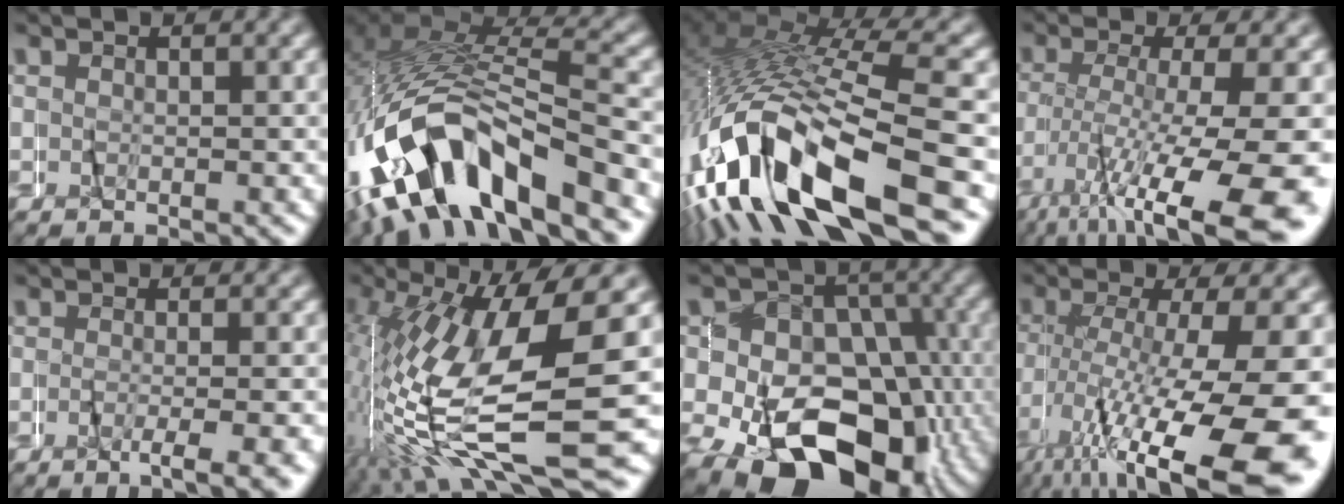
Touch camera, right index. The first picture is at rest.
{"total": 12.4, "force": [-3.5, 7.7, 9.2], "torque": [-0.209, -0.011, -0.059]}
{"total": 12.8, "force": [-3.1, 6.9, 10.4], "torque": [-0.244, -0.009, -0.047]}
{"total": 8.6, "force": [-4.3, 1.6, 7.3], "torque": [-0.116, -0.020, -0.055]}
{"total": 2.8, "force": [-2.0, -0.3, 1.8], "torque": [-0.027, -0.005, -0.034]}
{"total": 12.5, "force": [-3.0, 4.3, 11.4], "torque": [-0.195, -0.012, -0.037]}
{"total": 14.1, "force": [-5.7, 9.7, 8.5], "torque": [-0.146, -0.065, -0.075]}
{"total": 12.5, "force": [-7.2, 3.3, 9.7], "torque": [-0.154, -0.034, -0.087]}